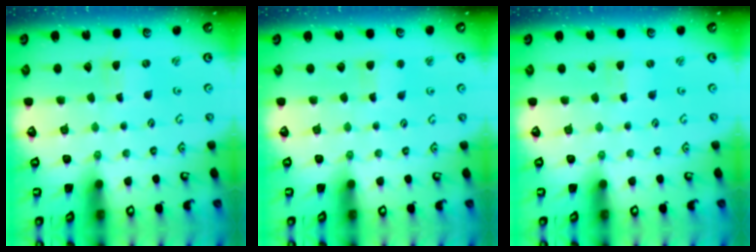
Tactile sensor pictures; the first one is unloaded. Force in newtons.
{"total": 2.9, "press": 2.9, "slide": 0.3}
{"total": 0.0}